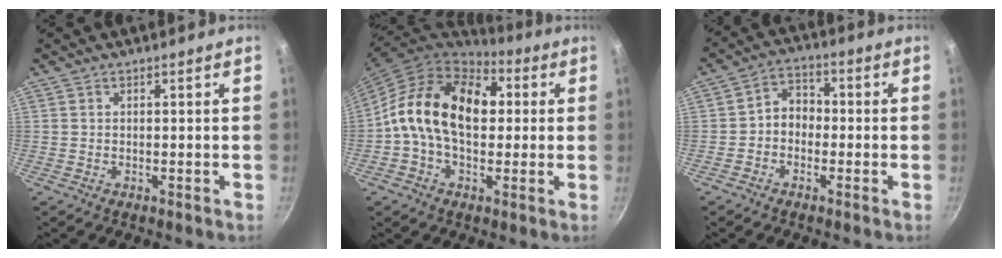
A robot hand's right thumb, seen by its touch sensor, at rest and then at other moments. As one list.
[{"total": 19.1, "force": [2.0, 12.7, 14.1], "torque": [-0.201, 0.029, 0.014]}, {"total": 5.2, "force": [-1.2, 4.2, 2.9], "torque": [-0.021, 0.025, -0.034]}]